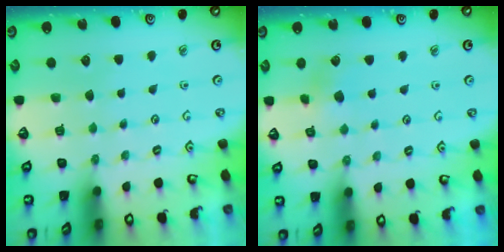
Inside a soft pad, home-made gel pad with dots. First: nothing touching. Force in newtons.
{"total": 3.3, "press": 3.2, "slide": 0.7}